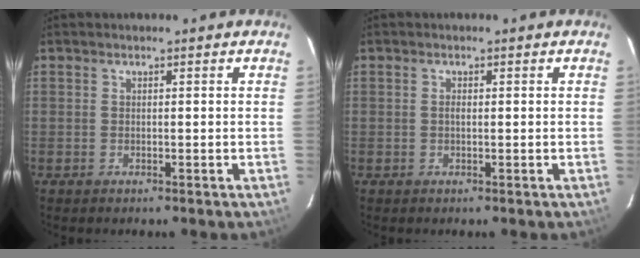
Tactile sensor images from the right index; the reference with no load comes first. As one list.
[{"total": 0.7, "force": [0.0, 0.4, 0.6], "torque": [-0.011, 0.002, -0.001]}]